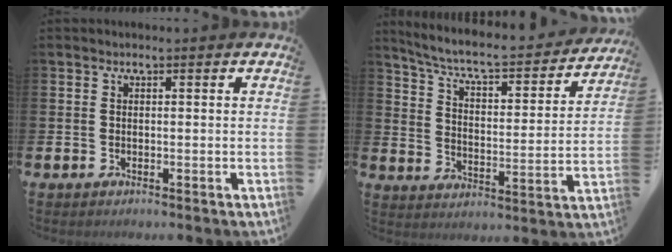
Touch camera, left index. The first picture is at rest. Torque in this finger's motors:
{"motor_torque": [0.89, -1.25, 0.60, 0.12]}